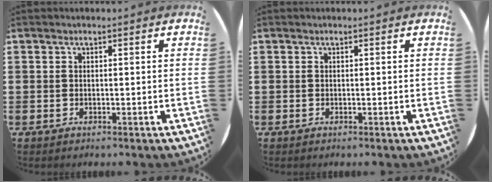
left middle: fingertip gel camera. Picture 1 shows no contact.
{"total": 0.0}